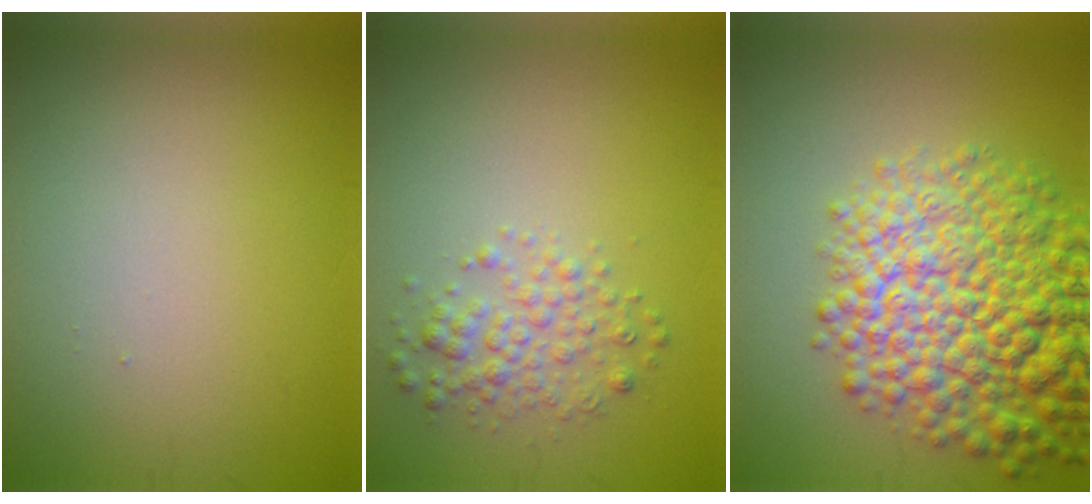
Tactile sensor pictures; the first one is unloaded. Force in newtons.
{"total": 2.6, "press": 2.6, "slide": 0.0}
{"total": 11.7, "press": 11.7, "slide": 0.6}